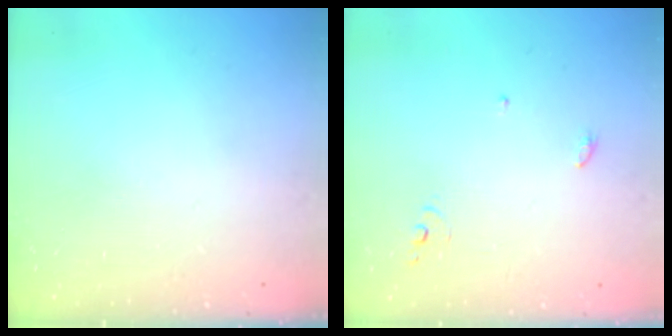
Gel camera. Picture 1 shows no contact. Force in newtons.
{"total": 3.8, "press": 3.7, "slide": 0.2}